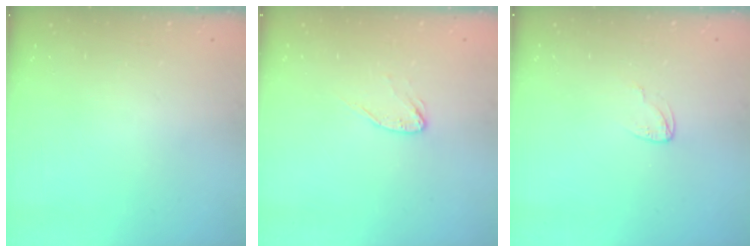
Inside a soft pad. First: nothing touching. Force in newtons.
{"total": 4.2, "press": 4.1, "slide": 0.4}
{"total": 3.3, "press": 3.3, "slide": 0.2}